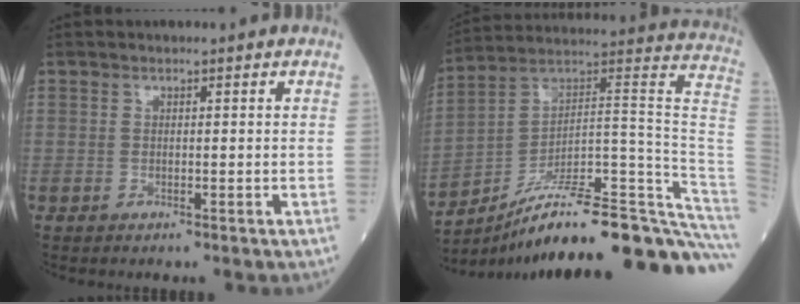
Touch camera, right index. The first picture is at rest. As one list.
[{"total": 29.2, "force": [-22.5, 1.3, 18.5], "torque": [-0.146, 0.034, -0.329]}]